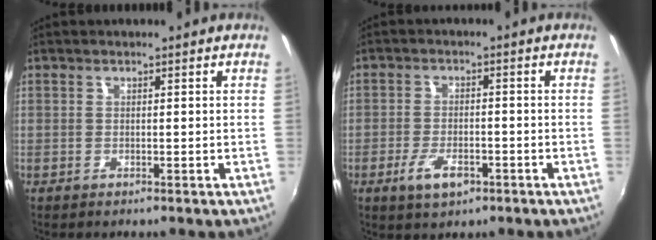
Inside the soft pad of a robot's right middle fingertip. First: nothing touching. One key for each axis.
{"total": 5.7, "fx": -3.1, "fy": 2.6, "fz": 4.1, "tx": -0.094, "ty": -0.008, "tz": -0.052}